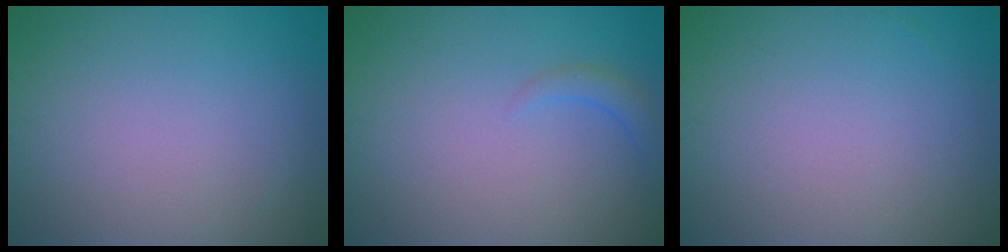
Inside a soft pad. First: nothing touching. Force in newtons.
{"total": 1.4, "press": 1.4, "slide": 0.2}
{"total": 0.0}